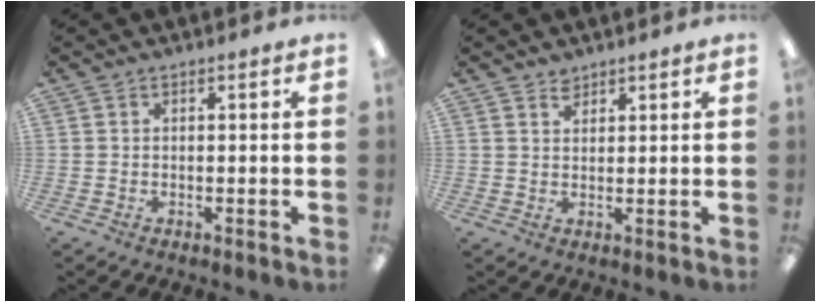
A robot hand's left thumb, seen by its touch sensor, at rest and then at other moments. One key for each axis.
{"total": 2.2, "fx": 2.0, "fy": 1.0, "fz": 0.2, "tx": 0.002, "ty": -0.007, "tz": 0.037}